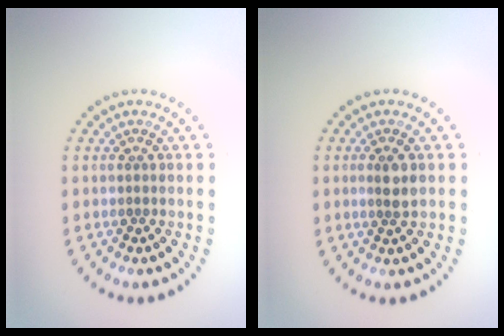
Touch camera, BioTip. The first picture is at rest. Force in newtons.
{"total": 1.9, "press": 1.7, "slide": 0.9}